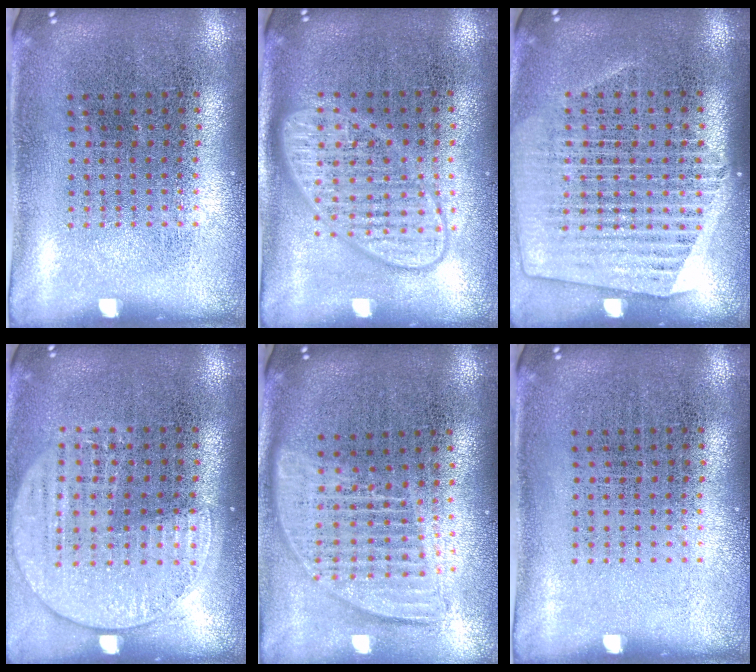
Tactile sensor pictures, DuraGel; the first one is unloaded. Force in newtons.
{"total": 2.7, "press": 2.7, "slide": 0.4}
{"total": 1.3, "press": 1.2, "slide": 0.5}
{"total": 1.5, "press": 1.3, "slide": 0.7}
{"total": 1.8, "press": 1.6, "slide": 1.0}
{"total": 0.0}